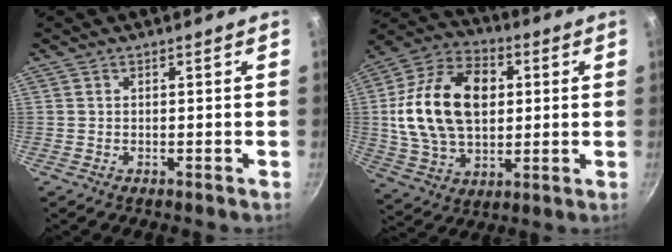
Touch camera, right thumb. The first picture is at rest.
{"total": 21.6, "force": [2.7, 14.5, 15.8], "torque": [-0.266, 0.010, 0.044]}